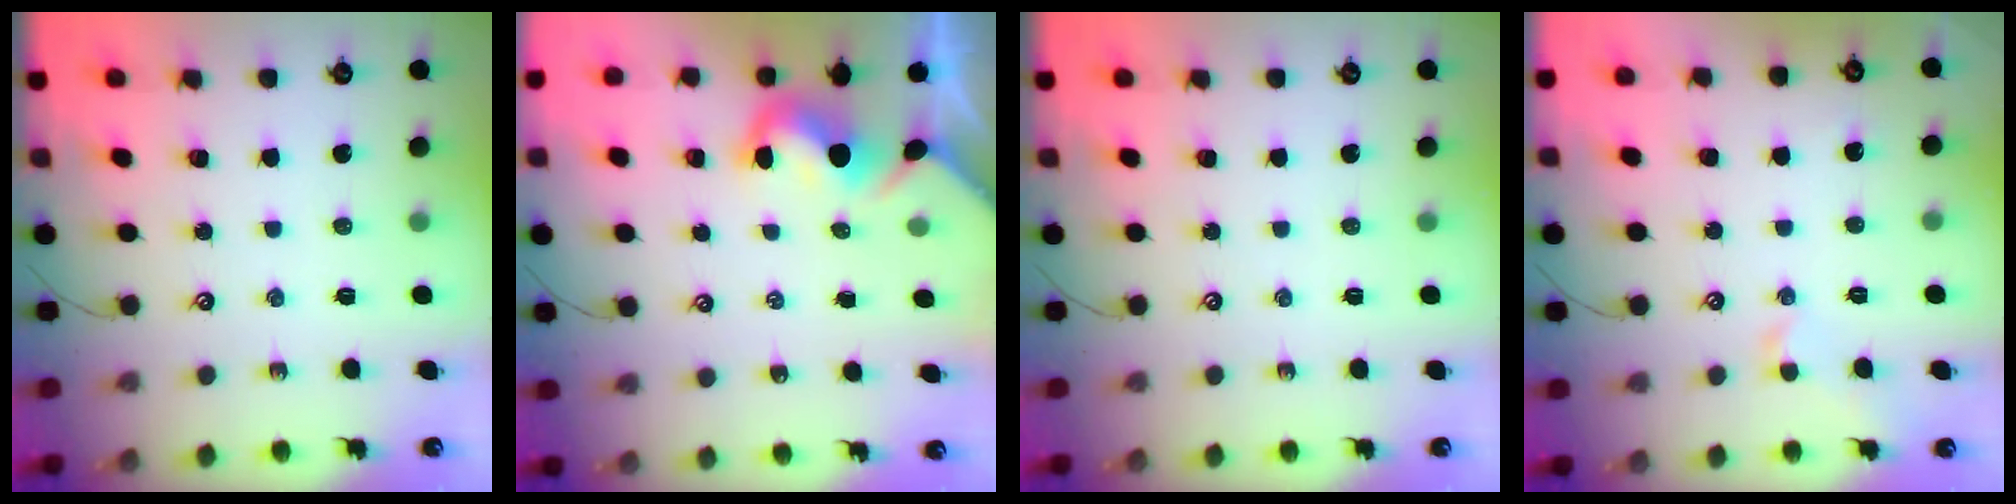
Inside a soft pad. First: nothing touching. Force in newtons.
{"total": 2.9, "press": 2.9, "slide": 0.4}
{"total": 0.0}
{"total": 1.0, "press": 0.9, "slide": 0.4}